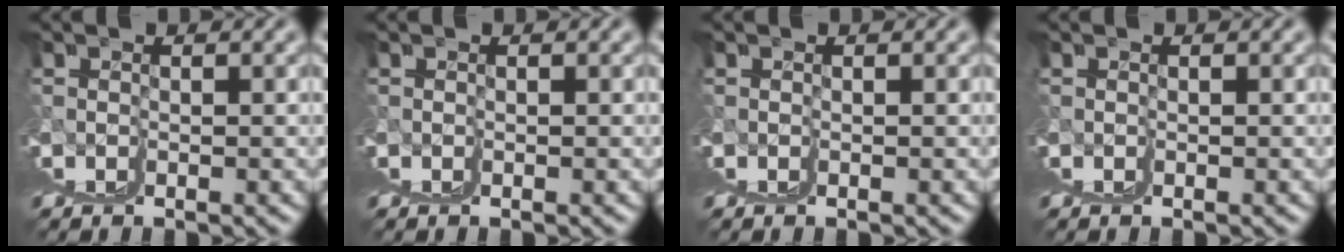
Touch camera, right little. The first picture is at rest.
{"total": 0.0}
{"total": 0.0}
{"total": 0.0}